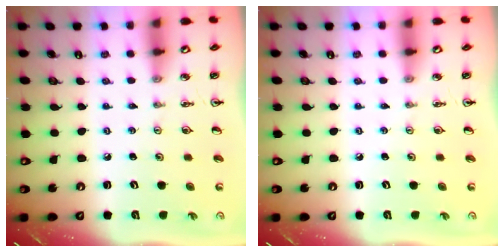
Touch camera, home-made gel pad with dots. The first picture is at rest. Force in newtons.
{"total": 0.0}